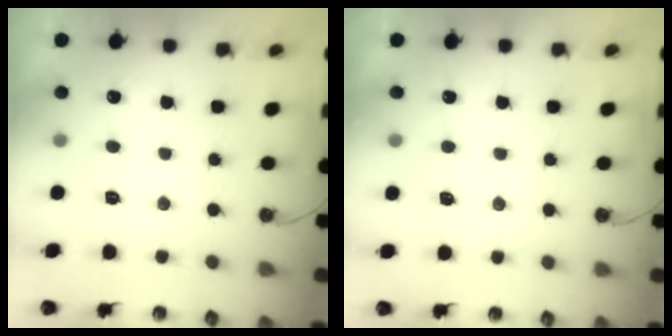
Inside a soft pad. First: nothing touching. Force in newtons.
{"total": 4.2, "press": 4.2, "slide": 0.6}